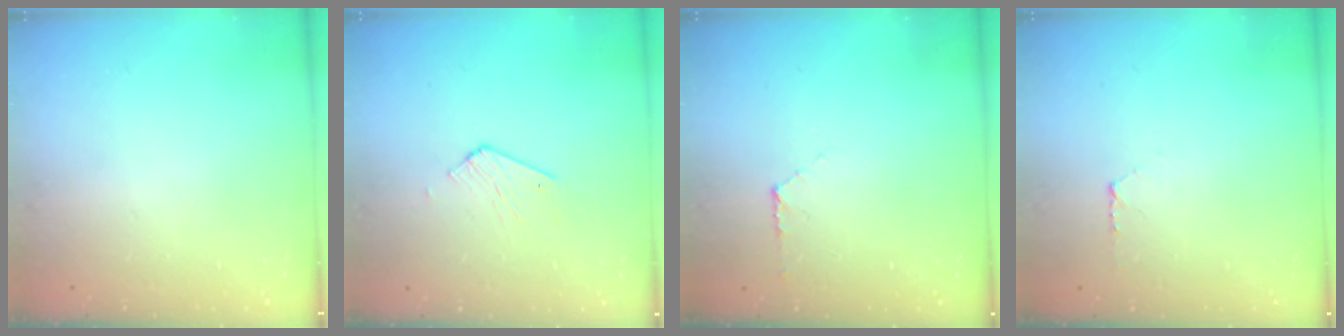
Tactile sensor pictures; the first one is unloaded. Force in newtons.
{"total": 2.8, "press": 2.8, "slide": 0.4}
{"total": 5.5, "press": 5.5, "slide": 0.4}
{"total": 3.6, "press": 3.5, "slide": 0.4}